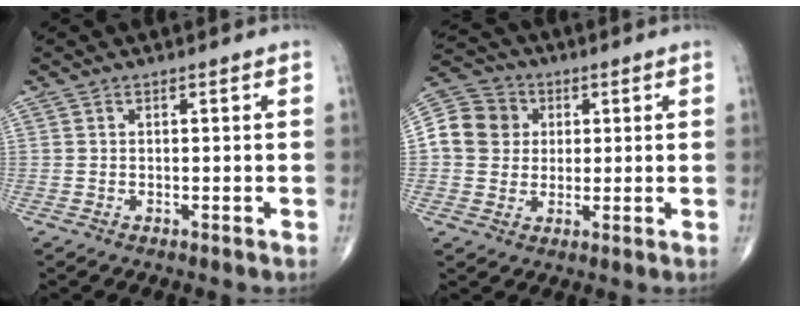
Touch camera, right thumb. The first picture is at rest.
{"total": 10.0, "force": [1.4, 9.2, 3.7], "torque": [-0.054, 0.013, 0.015]}